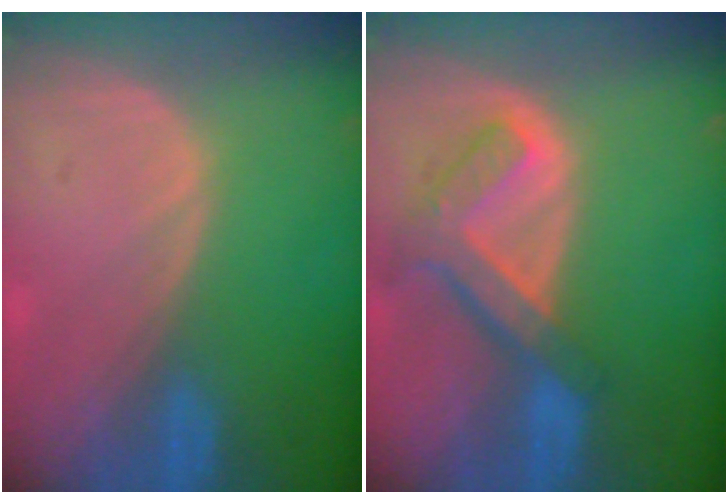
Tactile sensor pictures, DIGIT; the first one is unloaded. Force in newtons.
{"total": 7.5, "press": 6.4, "slide": 3.9}